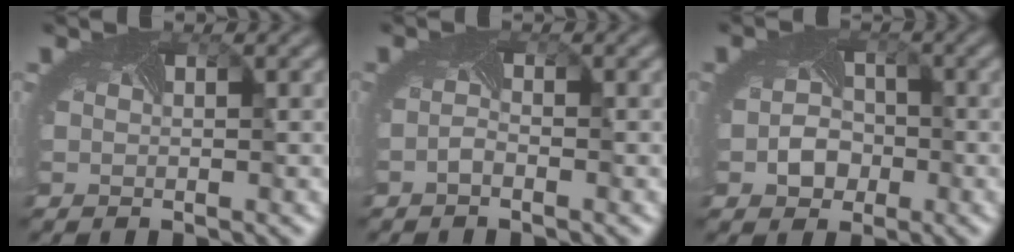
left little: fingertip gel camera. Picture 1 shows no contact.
{"total": 0.8, "force": [-0.8, 0.0, 0.3], "torque": [-0.015, -0.002, -0.016]}
{"total": 3.0, "force": [-1.1, 2.5, 1.2], "torque": [-0.020, -0.006, -0.019]}